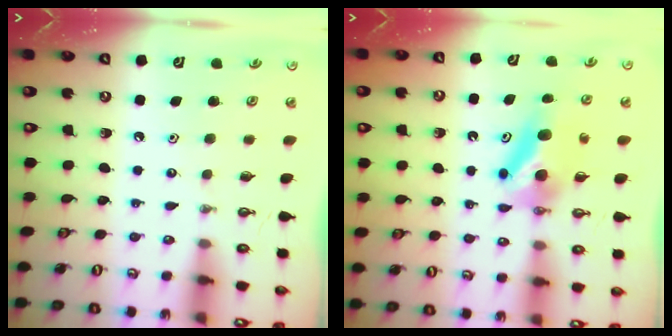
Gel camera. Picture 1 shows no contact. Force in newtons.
{"total": 7.5, "press": 7.1, "slide": 2.3}